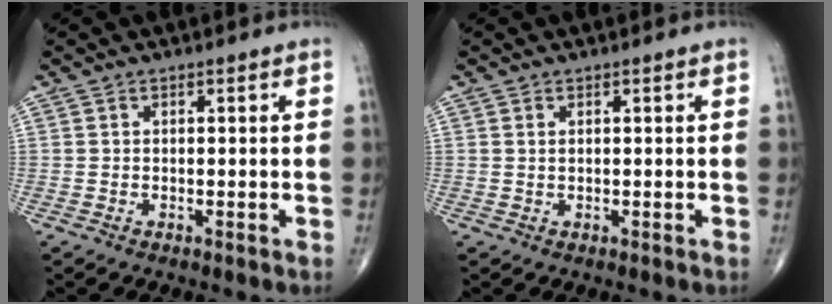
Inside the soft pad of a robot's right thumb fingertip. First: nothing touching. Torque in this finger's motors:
{"motor_torque": [-0.27, 0.01, -0.02, -0.08, 0.00]}